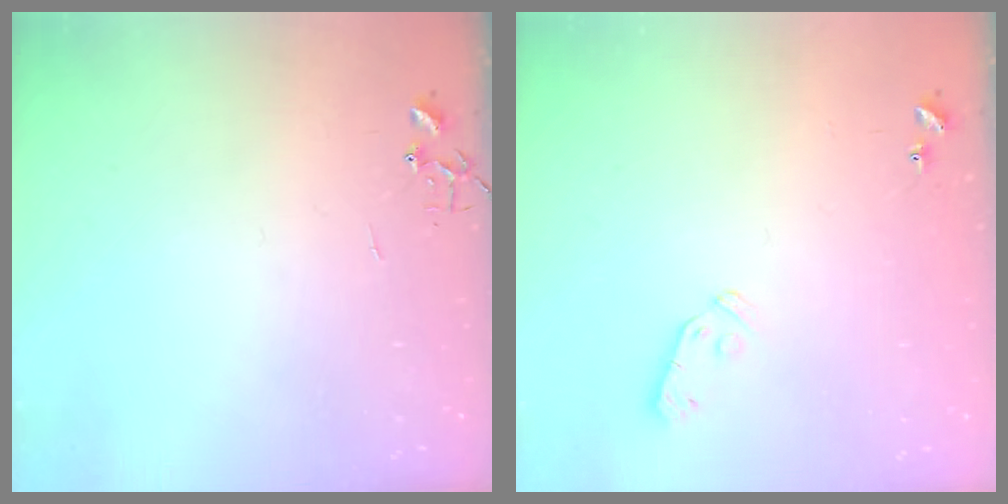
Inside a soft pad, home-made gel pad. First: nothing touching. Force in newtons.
{"total": 5.9, "press": 5.9, "slide": 0.6}